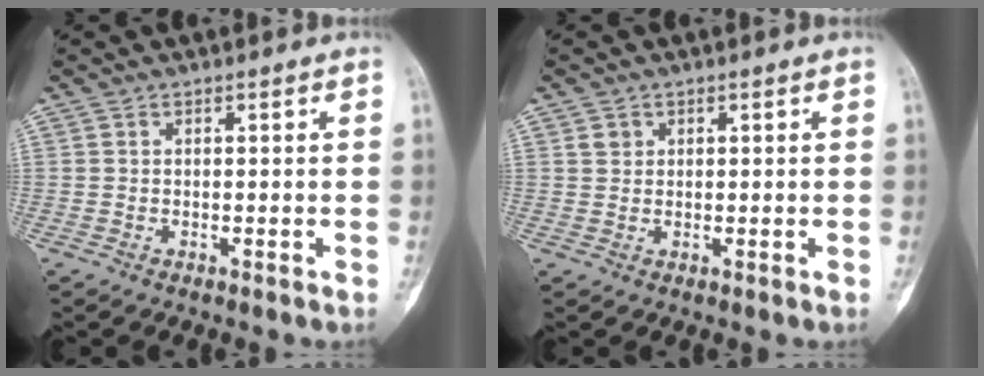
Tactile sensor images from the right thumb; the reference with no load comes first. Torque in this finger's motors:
{"motor_torque": [0.16, 0.22, 0.43, -0.04, 0.03]}